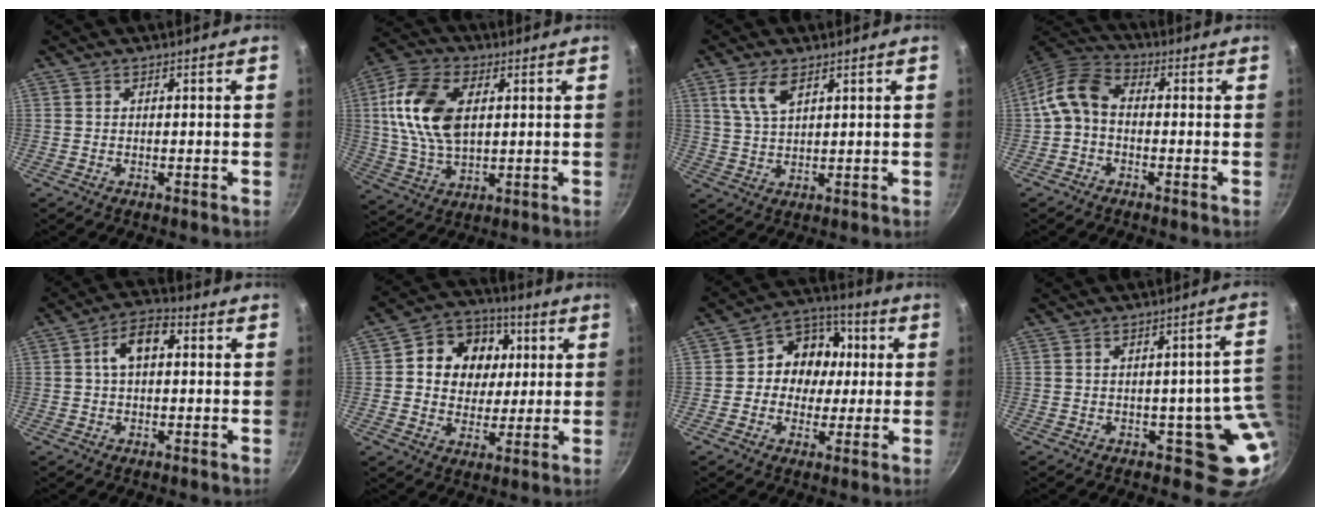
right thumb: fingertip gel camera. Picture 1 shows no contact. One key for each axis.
{"total": 15.2, "fx": 2.9, "fy": 9.3, "fz": 11.7, "tx": -0.211, "ty": -0.001, "tz": 0.051}
{"total": 6.2, "fx": 3.2, "fy": 2.8, "fz": 4.5, "tx": -0.086, "ty": -0.011, "tz": 0.067}
{"total": 7.8, "fx": -1.0, "fy": 5.5, "fz": 5.4, "tx": -0.106, "ty": 0.033, "tz": -0.036}
{"total": 7.1, "fx": 1.2, "fy": 4.3, "fz": 5.6, "tx": -0.081, "ty": 0.022, "tz": 0.010}
{"total": 13.9, "fx": 3.0, "fy": 11.7, "fz": 6.9, "tx": -0.079, "ty": 0.001, "tz": 0.039}
{"total": 11.2, "fx": 0.8, "fy": 9.8, "fz": 5.3, "tx": -0.034, "ty": 0.019, "tz": -0.008}
{"total": 7.9, "fx": -0.5, "fy": 5.0, "fz": 6.1, "tx": -0.019, "ty": 0.009, "tz": 0.000}